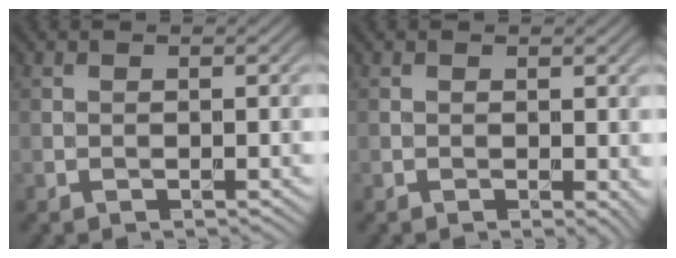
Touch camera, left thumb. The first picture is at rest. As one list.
[{"total": 1.5, "force": [-0.1, 0.8, 1.3], "torque": [-0.015, -0.007, 0.000]}]